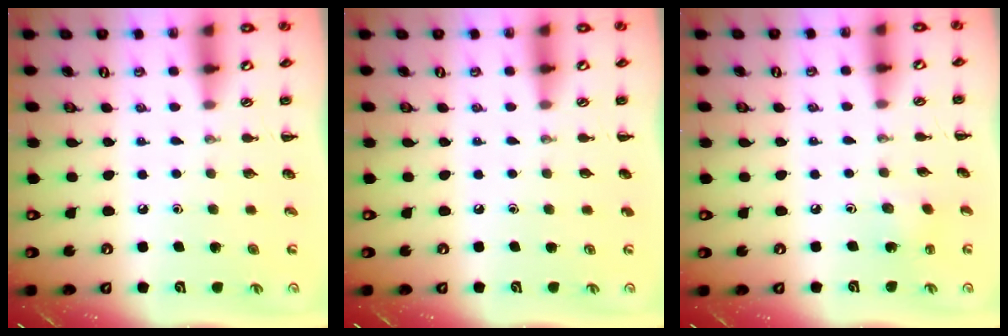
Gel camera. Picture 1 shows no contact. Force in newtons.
{"total": 0.0}
{"total": 1.9, "press": 1.8, "slide": 0.7}